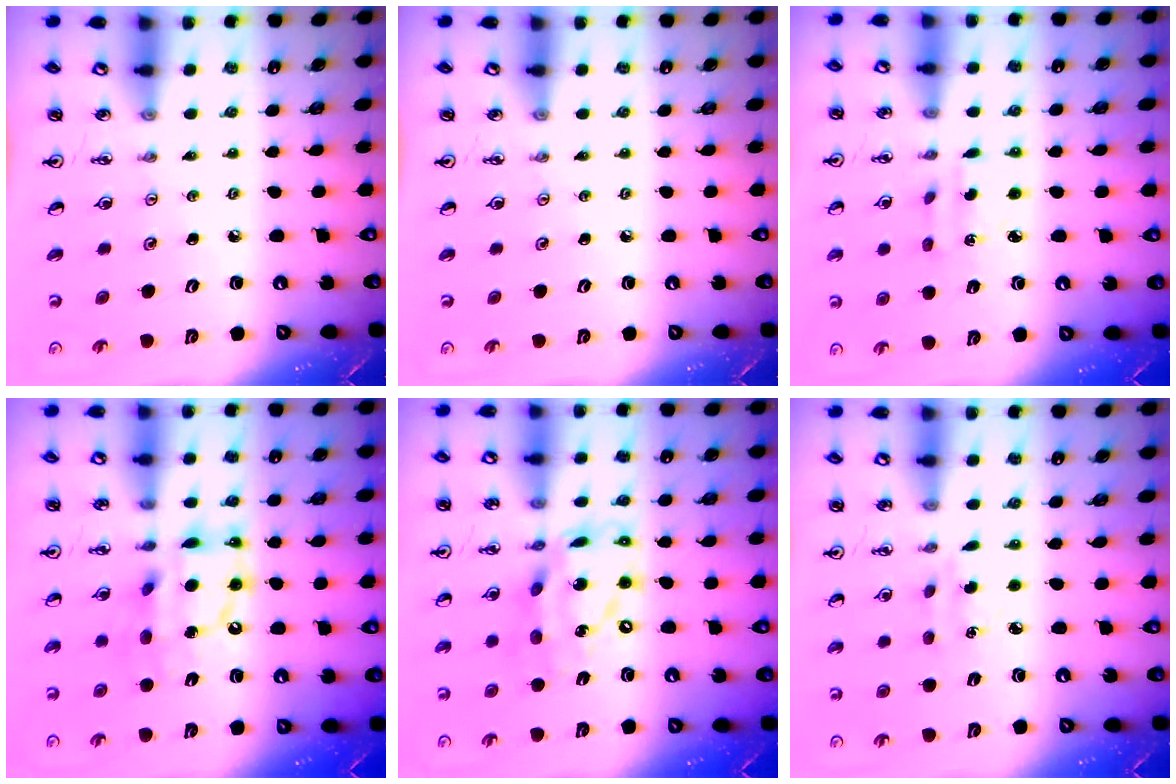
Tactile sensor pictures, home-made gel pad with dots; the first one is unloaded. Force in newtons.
{"total": 0.0}
{"total": 2.7, "press": 2.7, "slide": 0.2}
{"total": 12.7, "press": 12.7, "slide": 1.2}
{"total": 16.9, "press": 16.9, "slide": 1.4}
{"total": 4.6, "press": 4.6, "slide": 0.5}